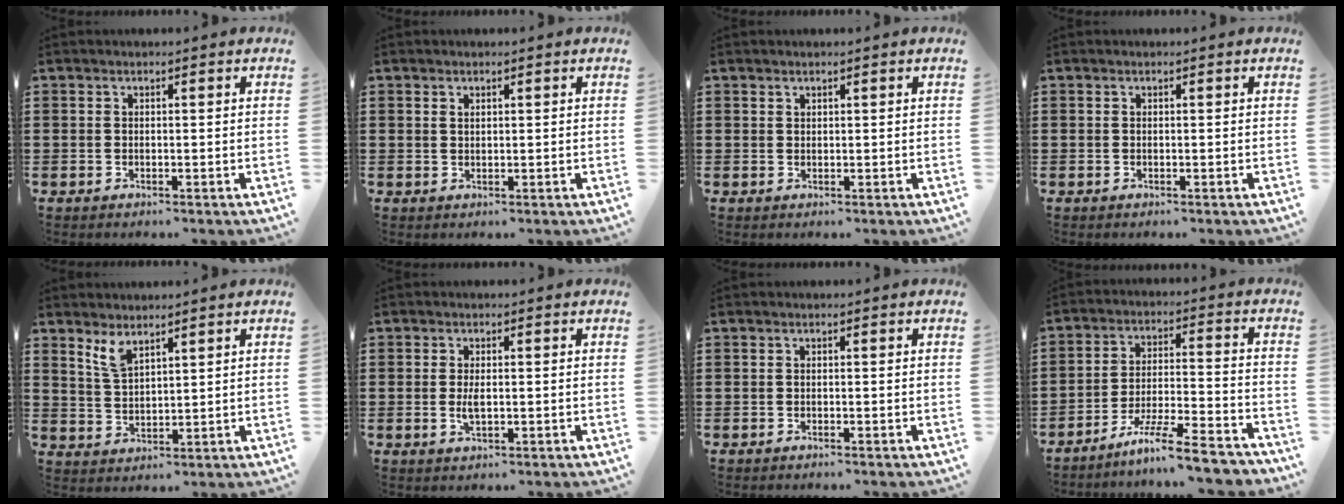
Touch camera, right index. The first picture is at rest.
{"total": 0.8, "force": [0.5, 0.5, 0.4], "torque": [-0.010, 0.002, 0.010]}
{"total": 0.7, "force": [0.6, 0.4, 0.1], "torque": [-0.003, 0.001, 0.013]}
{"total": 0.0}
{"total": 4.0, "force": [3.0, 1.4, 2.3], "torque": [-0.053, 0.002, 0.055]}
{"total": 2.4, "force": [0.0, 0.9, 2.3], "torque": [-0.053, -0.006, -0.001]}
{"total": 0.0}
{"total": 9.2, "force": [-7.6, 0.4, 5.3], "torque": [-0.100, 0.004, -0.146]}